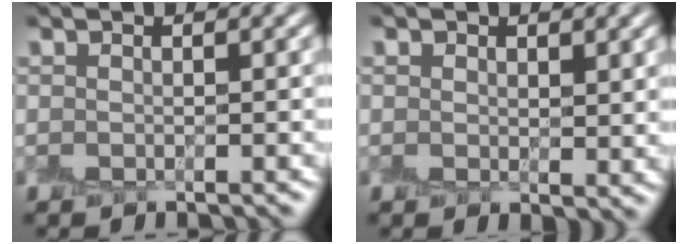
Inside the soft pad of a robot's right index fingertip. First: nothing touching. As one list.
[{"total": 1.9, "force": [0.9, 1.1, 1.2], "torque": [-0.015, -0.006, 0.021]}]